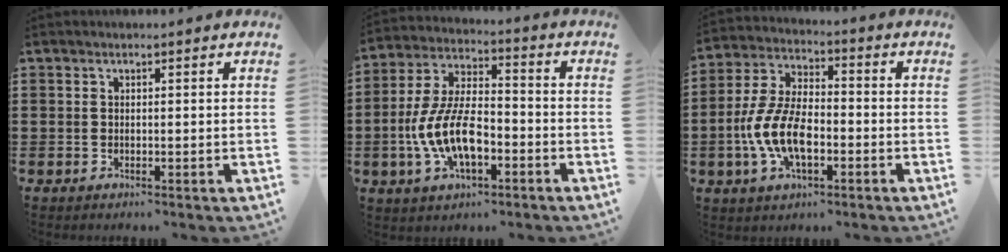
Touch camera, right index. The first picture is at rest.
{"total": 10.7, "force": [-3.6, 4.8, 8.8], "torque": [-0.204, -0.005, -0.070]}
{"total": 9.7, "force": [-3.0, 4.5, 8.0], "torque": [-0.198, -0.012, -0.062]}